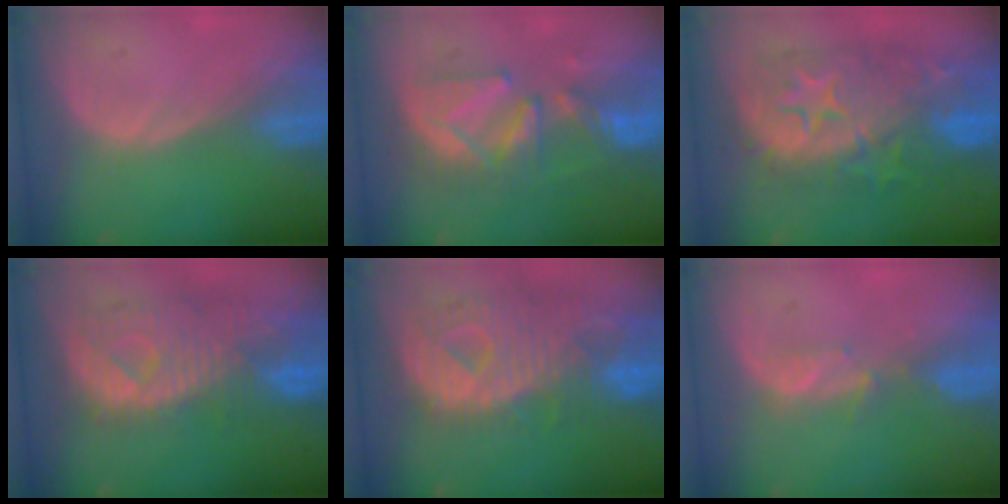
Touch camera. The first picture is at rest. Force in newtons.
{"total": 8.9, "press": 8.8, "slide": 1.0}
{"total": 12.4, "press": 12.3, "slide": 1.0}
{"total": 10.9, "press": 9.6, "slide": 5.2}
{"total": 12.5, "press": 10.8, "slide": 6.4}
{"total": 2.3, "press": 2.1, "slide": 0.8}